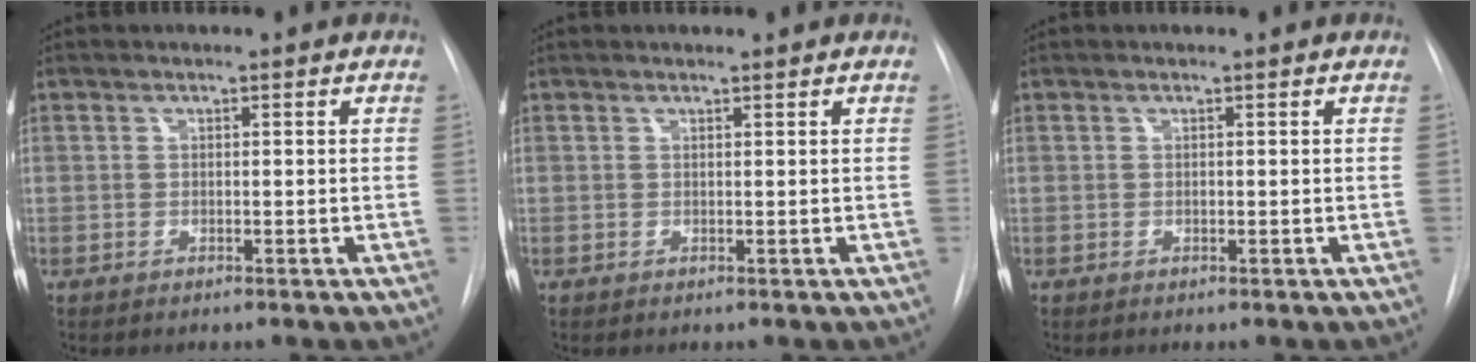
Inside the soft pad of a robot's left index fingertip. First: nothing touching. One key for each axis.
{"total": 0.6, "fx": 0.6, "fy": -0.1, "fz": 0.2, "tx": -0.006, "ty": 0.003, "tz": 0.012}
{"total": 0.0}